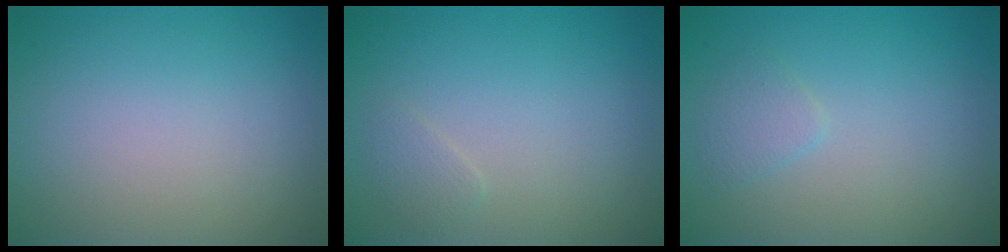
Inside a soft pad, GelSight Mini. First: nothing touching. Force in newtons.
{"total": 0.9, "press": 0.9, "slide": 0.0}
{"total": 1.2, "press": 1.2, "slide": 0.1}